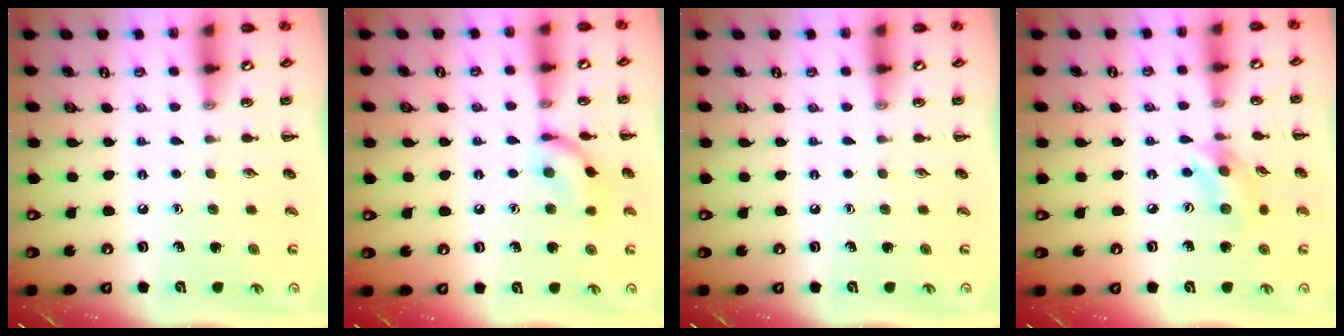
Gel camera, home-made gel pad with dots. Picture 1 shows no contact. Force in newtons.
{"total": 10.1, "press": 10.1, "slide": 0.5}
{"total": 0.0}
{"total": 5.8, "press": 5.7, "slide": 0.6}